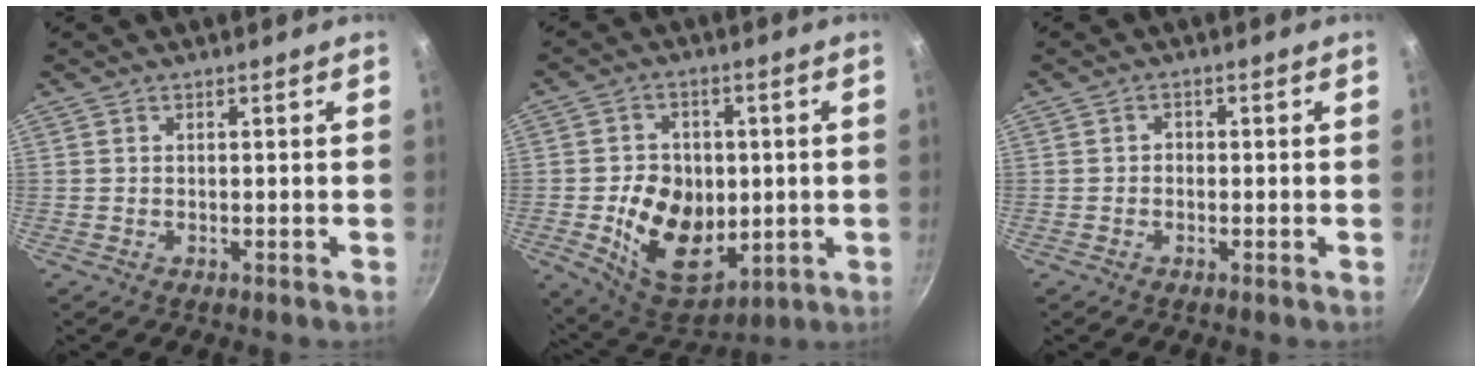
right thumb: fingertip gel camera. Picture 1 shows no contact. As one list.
[{"total": 16.3, "force": [-1.7, 11.8, 11.1], "torque": [-0.141, -0.005, -0.011]}, {"total": 1.0, "force": [-0.4, 0.9, 0.4], "torque": [-0.003, 0.004, -0.009]}]